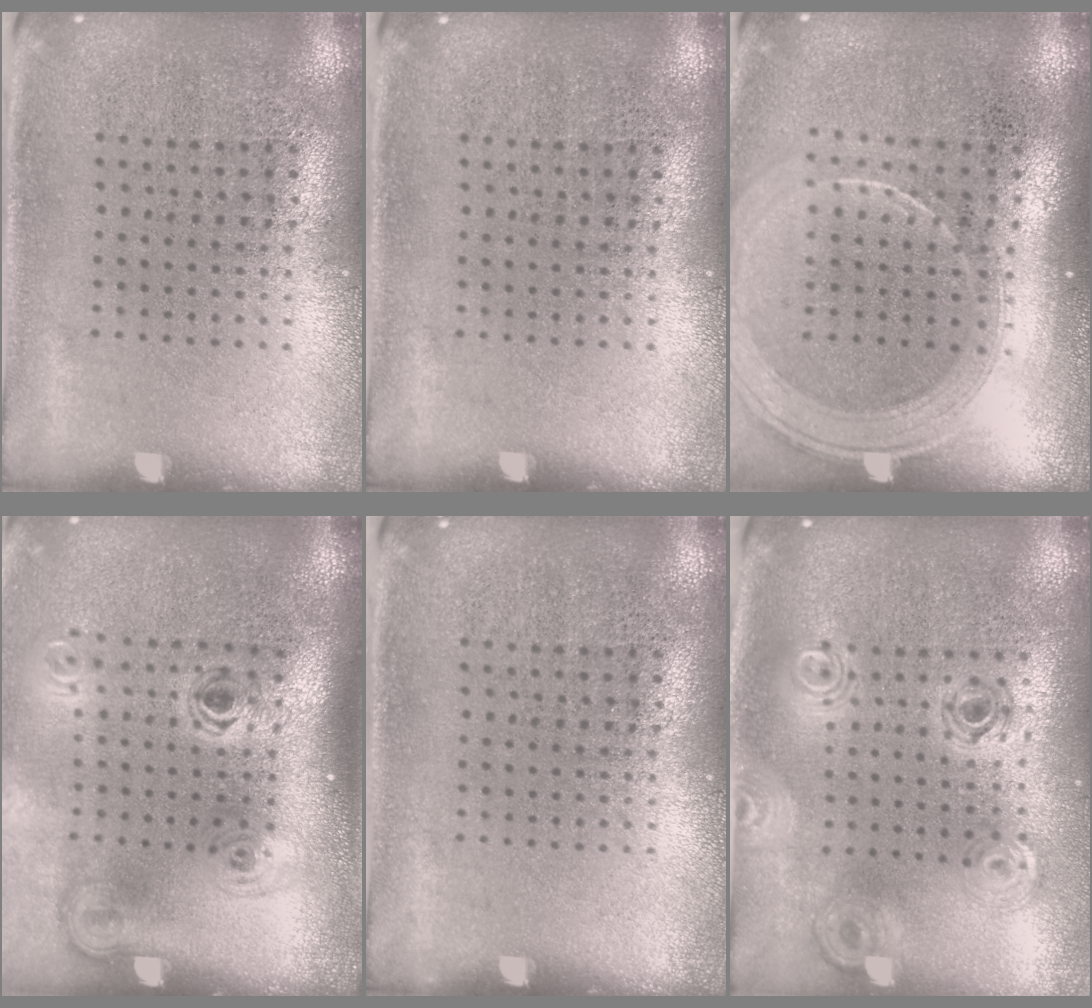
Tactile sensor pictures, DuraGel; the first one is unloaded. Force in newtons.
{"total": 0.0}
{"total": 1.8, "press": 1.6, "slide": 0.7}
{"total": 2.1, "press": 1.4, "slide": 1.6}
{"total": 0.0}
{"total": 0.9, "press": 0.9, "slide": 0.2}